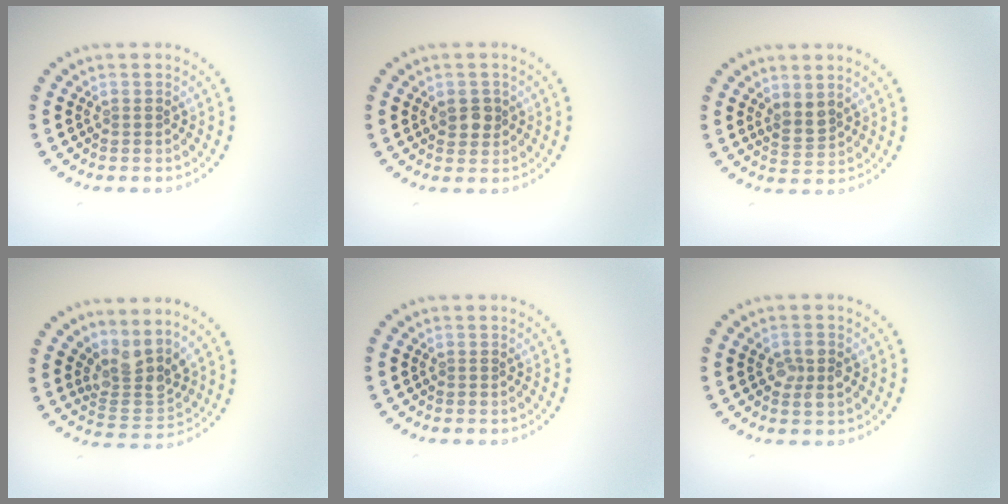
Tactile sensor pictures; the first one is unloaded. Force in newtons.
{"total": 1.8, "press": 1.8, "slide": 0.4}
{"total": 1.7, "press": 1.5, "slide": 0.9}
{"total": 3.5, "press": 2.6, "slide": 2.3}
{"total": 0.0}
{"total": 2.0, "press": 2.0, "slide": 0.2}